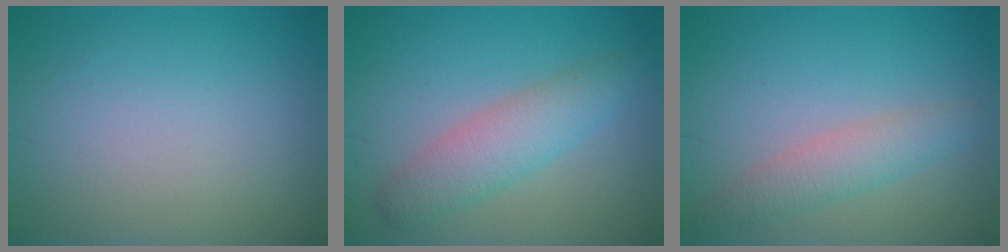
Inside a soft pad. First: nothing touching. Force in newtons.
{"total": 3.9, "press": 3.9, "slide": 0.0}
{"total": 2.7, "press": 2.6, "slide": 0.2}